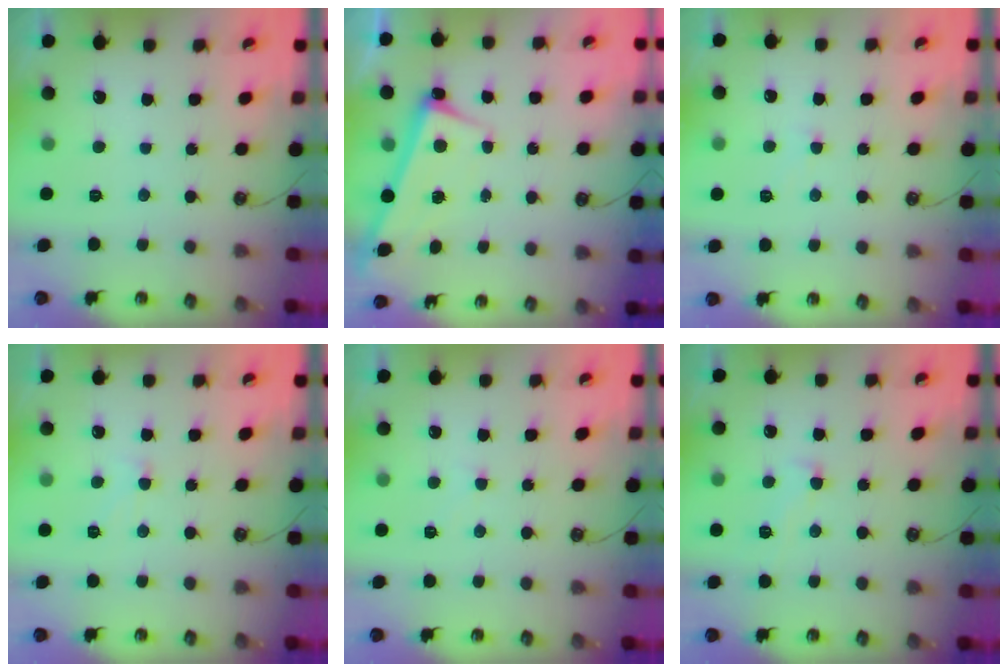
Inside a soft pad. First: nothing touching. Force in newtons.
{"total": 2.7, "press": 2.7, "slide": 0.4}
{"total": 0.6, "press": 0.3, "slide": 0.6}
{"total": 1.8, "press": 1.7, "slide": 0.6}
{"total": 0.9, "press": 0.5, "slide": 0.7}
{"total": 1.6, "press": 1.4, "slide": 0.7}